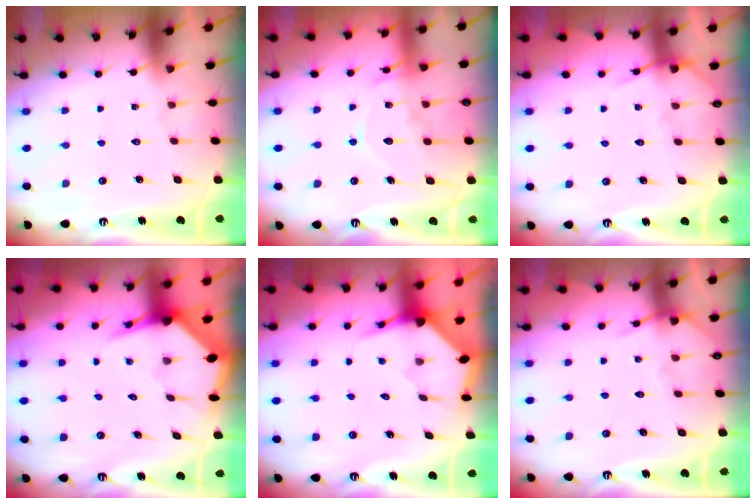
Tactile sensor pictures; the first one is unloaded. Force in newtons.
{"total": 13.1, "press": 13.0, "slide": 1.2}
{"total": 5.3, "press": 5.3, "slide": 0.5}
{"total": 4.9, "press": 4.9, "slide": 0.6}
{"total": 3.7, "press": 3.6, "slide": 0.4}
{"total": 5.3, "press": 5.3, "slide": 0.5}